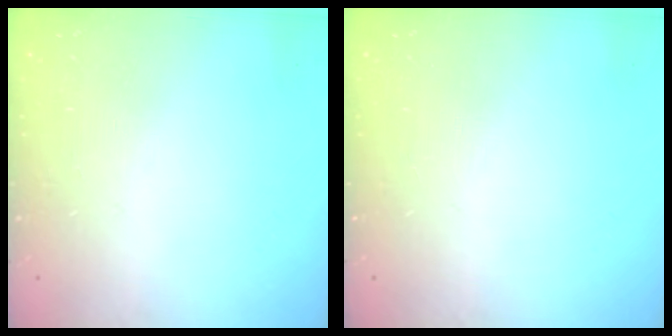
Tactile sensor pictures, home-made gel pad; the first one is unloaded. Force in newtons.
{"total": 0.0}